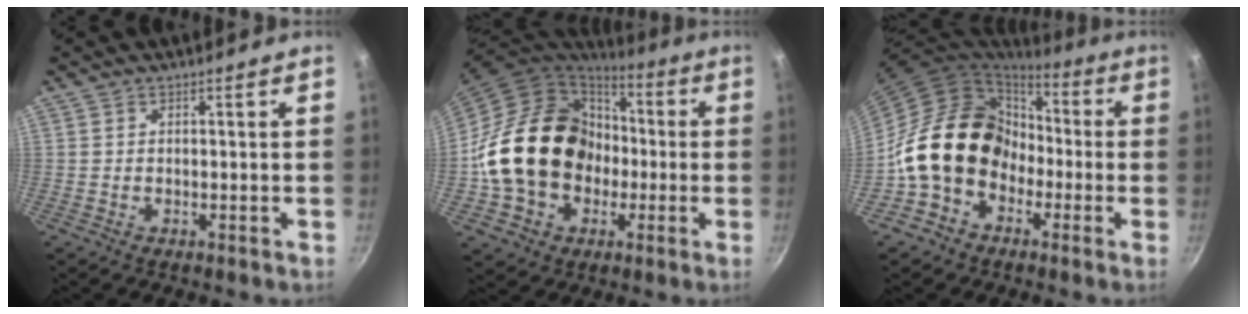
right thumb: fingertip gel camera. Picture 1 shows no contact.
{"total": 22.5, "force": [-1.0, 18.4, 12.8], "torque": [-0.200, 0.043, -0.005]}
{"total": 17.3, "force": [-2.4, 14.2, 9.6], "torque": [-0.119, 0.059, -0.040]}